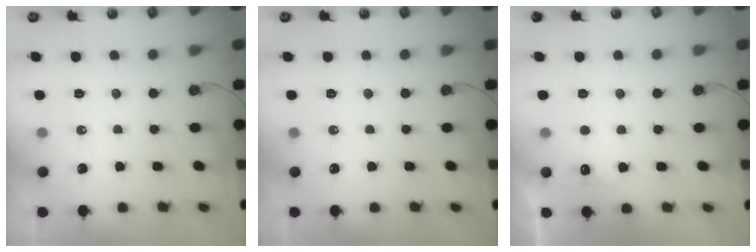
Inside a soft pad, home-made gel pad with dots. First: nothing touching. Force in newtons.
{"total": 0.0}
{"total": 3.8, "press": 3.7, "slide": 1.1}